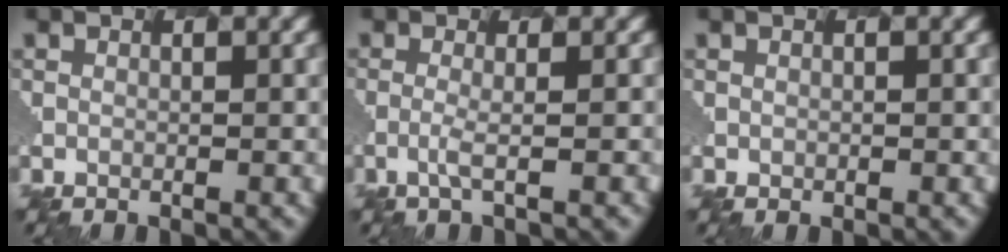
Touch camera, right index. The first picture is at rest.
{"total": 1.1, "force": [-0.4, 0.0, 1.1], "torque": [-0.029, 0.002, -0.016]}
{"total": 0.0}